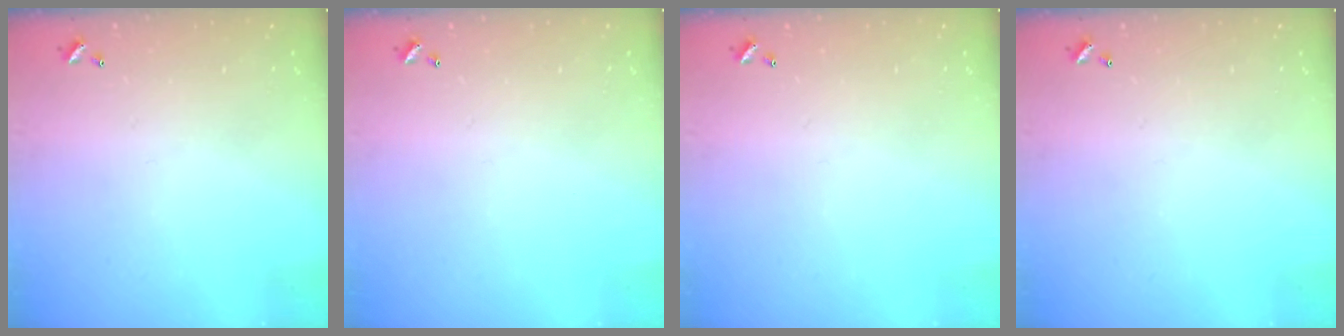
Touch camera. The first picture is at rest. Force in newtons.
{"total": 0.0}
{"total": 0.0}
{"total": 0.0}